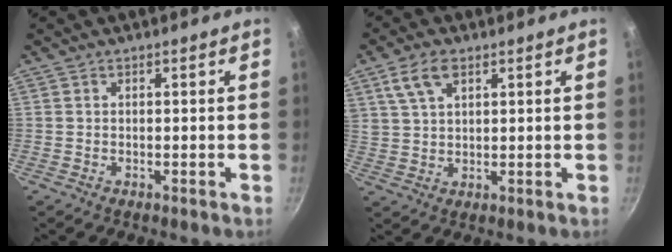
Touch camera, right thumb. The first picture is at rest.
{"total": 6.6, "force": [3.4, 3.7, 4.4], "torque": [-0.076, 0.000, 0.067]}